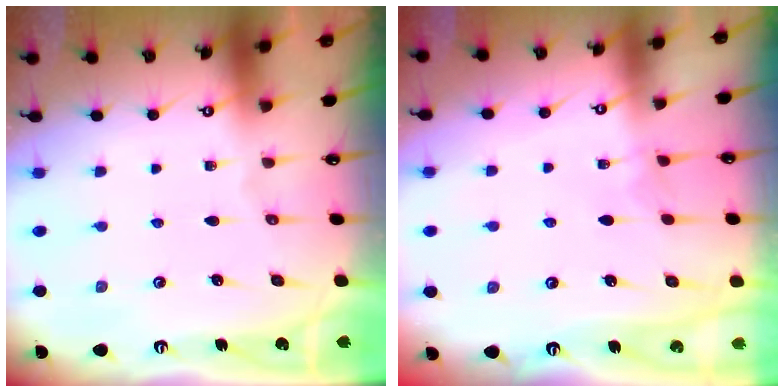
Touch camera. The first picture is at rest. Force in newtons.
{"total": 2.3, "press": 2.3, "slide": 0.3}